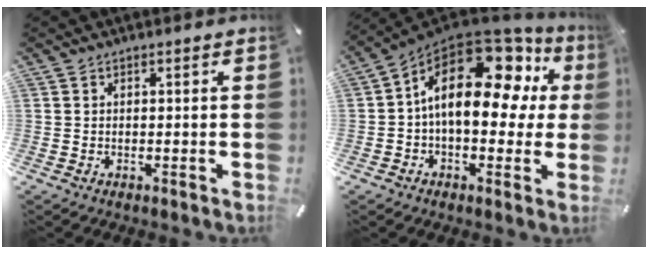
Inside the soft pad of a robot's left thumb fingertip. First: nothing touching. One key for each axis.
{"total": 21.7, "fx": 4.8, "fy": 12.1, "fz": 17.3, "tx": -0.273, "ty": -0.019, "tz": 0.079}